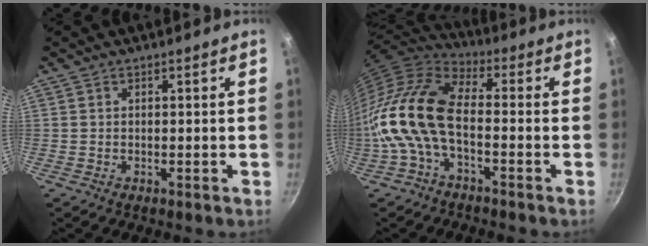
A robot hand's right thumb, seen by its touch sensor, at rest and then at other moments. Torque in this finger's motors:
{"motor_torque": [1.16, 3.09, 1.44, -1.33, 0.30]}